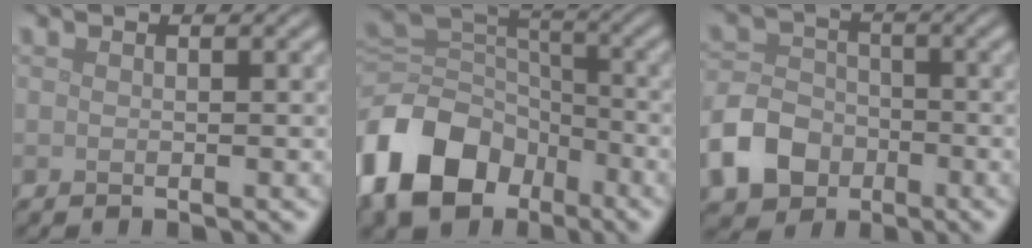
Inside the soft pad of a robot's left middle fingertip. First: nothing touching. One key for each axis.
{"total": 11.8, "fx": -6.0, "fy": 8.1, "fz": 6.2, "tx": -0.137, "ty": -0.013, "tz": -0.124}
{"total": 6.2, "fx": -2.9, "fy": 4.7, "fz": 2.7, "tx": -0.051, "ty": -0.005, "tz": -0.064}